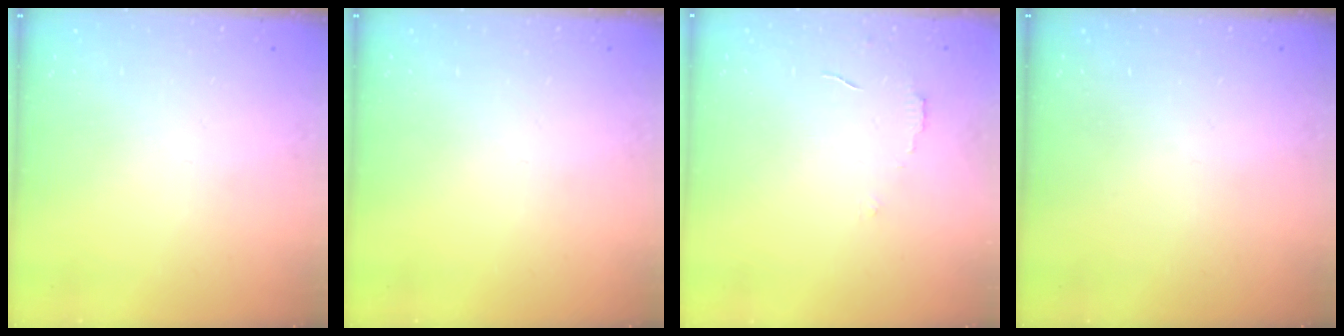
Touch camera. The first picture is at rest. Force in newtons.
{"total": 0.0}
{"total": 3.0, "press": 3.0, "slide": 0.2}
{"total": 0.0}